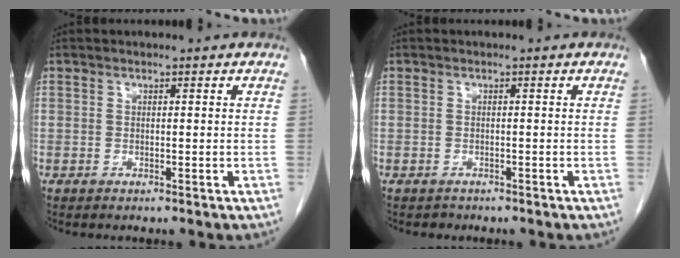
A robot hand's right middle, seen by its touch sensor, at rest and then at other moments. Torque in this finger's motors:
{"motor_torque": [-0.41, 0.14, -0.07, -0.01]}